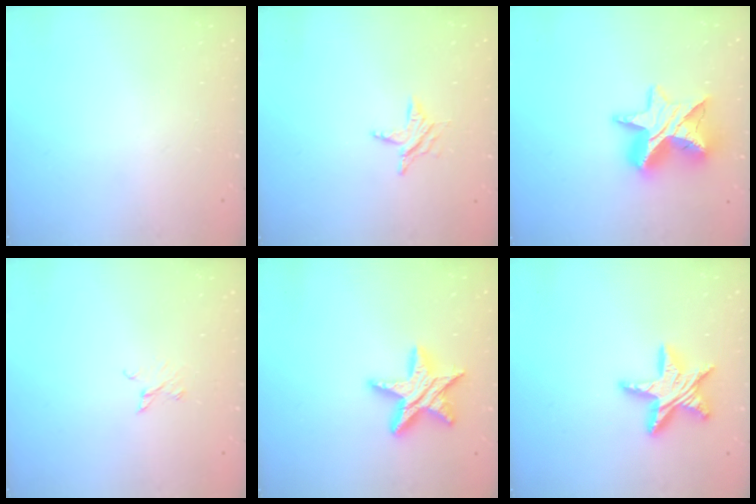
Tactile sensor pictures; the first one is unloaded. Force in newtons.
{"total": 5.3, "press": 5.3, "slide": 0.5}
{"total": 16.2, "press": 16.2, "slide": 1.0}
{"total": 2.1, "press": 2.1, "slide": 0.3}
{"total": 14.2, "press": 14.2, "slide": 1.0}
{"total": 14.8, "press": 14.7, "slide": 1.2}